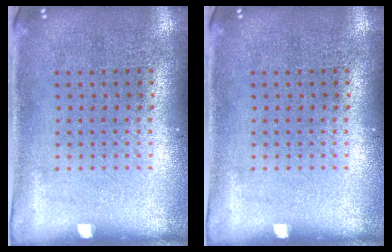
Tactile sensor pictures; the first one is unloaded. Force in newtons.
{"total": 0.0}